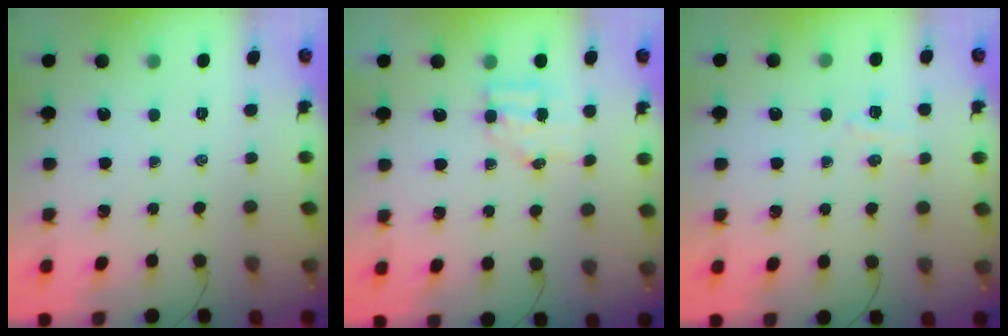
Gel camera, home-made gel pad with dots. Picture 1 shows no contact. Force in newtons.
{"total": 5.6, "press": 5.6, "slide": 0.6}
{"total": 4.3, "press": 4.1, "slide": 1.1}